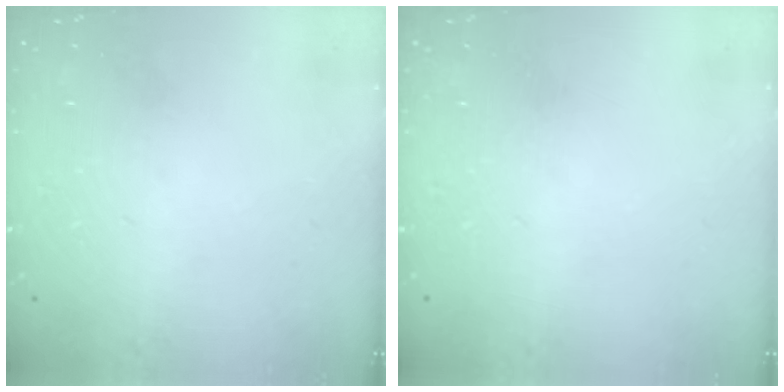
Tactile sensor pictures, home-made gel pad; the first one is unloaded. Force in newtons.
{"total": 0.0}